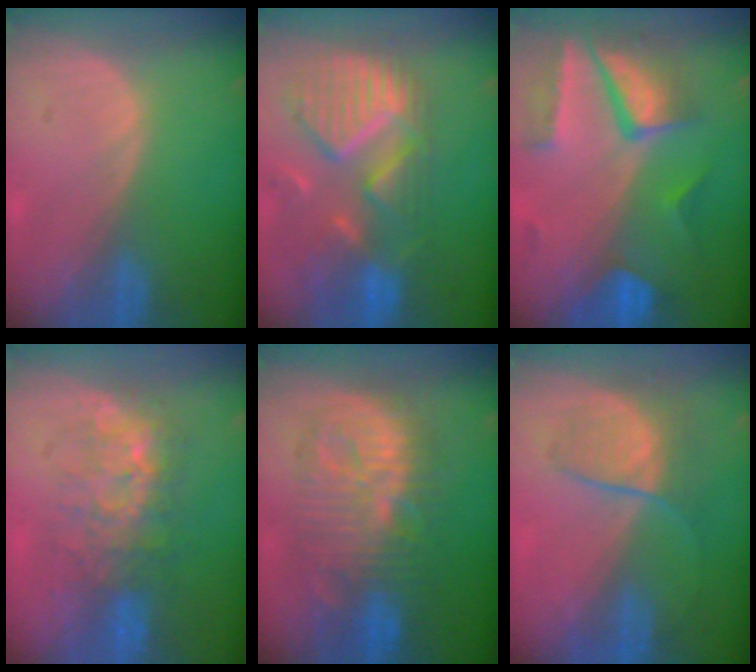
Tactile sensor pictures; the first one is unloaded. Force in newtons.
{"total": 12.1, "press": 10.4, "slide": 6.2}
{"total": 10.2, "press": 8.6, "slide": 5.4}
{"total": 7.9, "press": 7.7, "slide": 1.6}
{"total": 11.1, "press": 11.1, "slide": 0.7}
{"total": 6.5, "press": 6.0, "slide": 2.3}